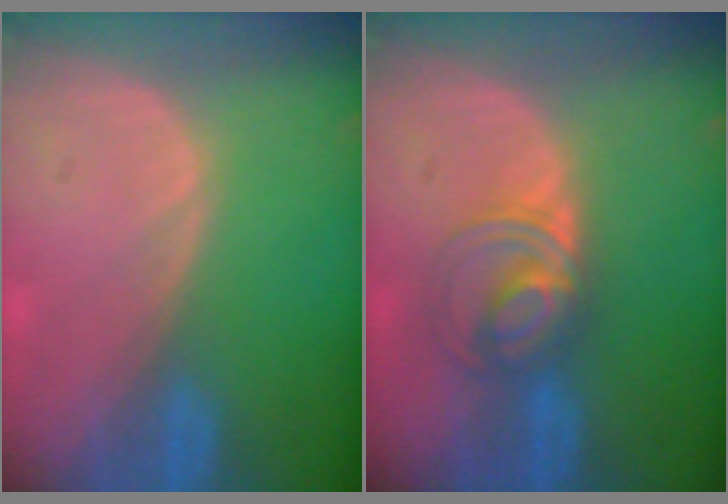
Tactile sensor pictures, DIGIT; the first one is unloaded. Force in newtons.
{"total": 5.5, "press": 5.5, "slide": 0.6}